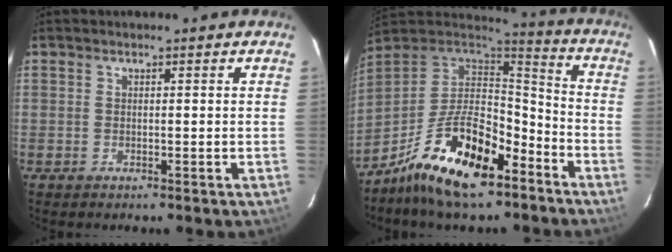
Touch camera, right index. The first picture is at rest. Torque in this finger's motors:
{"motor_torque": [1.78, -0.35, 1.05, 0.15]}